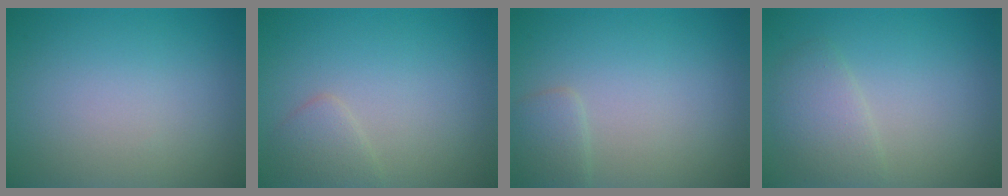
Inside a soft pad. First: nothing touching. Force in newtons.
{"total": 1.6, "press": 1.6, "slide": 0.1}
{"total": 1.4, "press": 1.4, "slide": 0.0}
{"total": 2.4, "press": 2.4, "slide": 0.1}